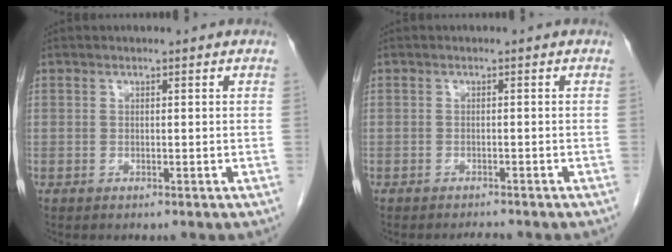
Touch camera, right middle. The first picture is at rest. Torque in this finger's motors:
{"motor_torque": [-0.12, 0.17, -0.01, -0.01]}